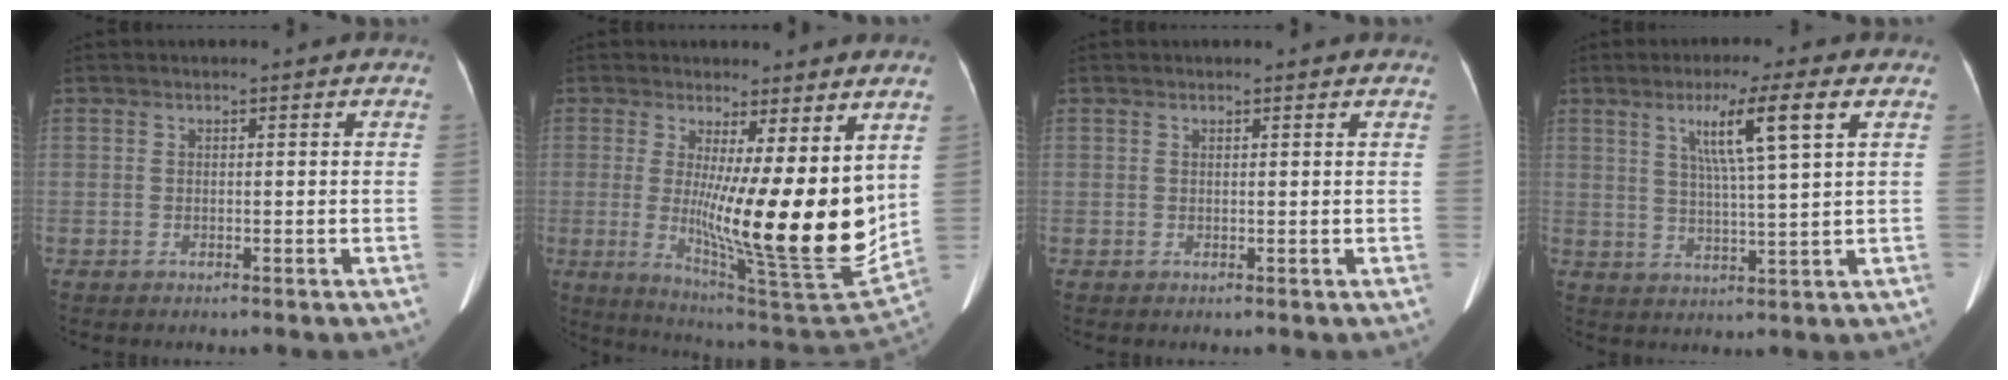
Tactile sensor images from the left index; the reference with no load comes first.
{"total": 16.3, "force": [1.7, 1.6, 16.2], "torque": [-0.250, -0.048, 0.036]}
{"total": 1.3, "force": [1.3, 0.1, 0.3], "torque": [-0.008, -0.001, 0.011]}
{"total": 8.5, "force": [3.6, -0.6, 7.6], "torque": [-0.137, 0.004, 0.065]}